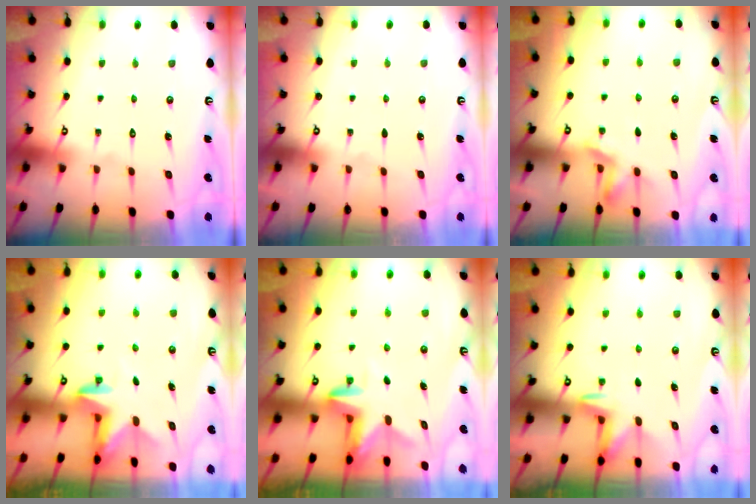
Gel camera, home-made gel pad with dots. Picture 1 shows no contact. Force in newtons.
{"total": 0.0}
{"total": 2.3, "press": 2.0, "slide": 1.0}
{"total": 2.4, "press": 2.4, "slide": 0.4}
{"total": 3.0, "press": 3.0, "slide": 0.3}
{"total": 2.5, "press": 2.4, "slide": 0.7}